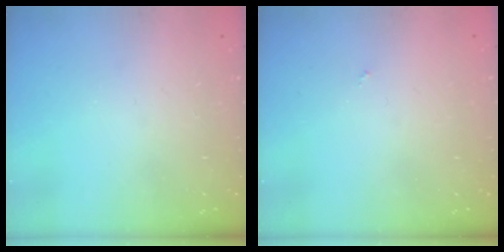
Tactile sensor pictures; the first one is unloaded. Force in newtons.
{"total": 0.0}